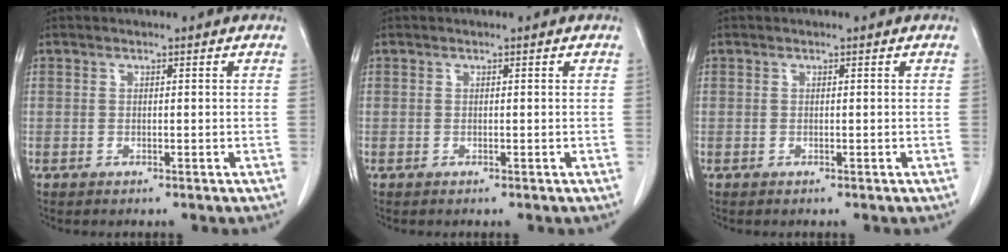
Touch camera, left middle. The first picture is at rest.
{"total": 0.0}
{"total": 0.0}